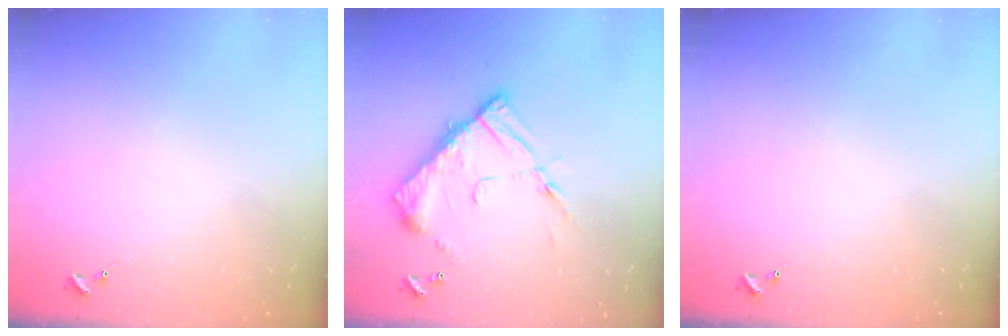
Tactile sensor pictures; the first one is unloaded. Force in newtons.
{"total": 14.5, "press": 14.5, "slide": 1.3}
{"total": 0.0}